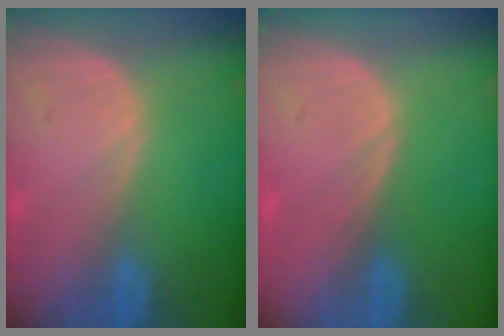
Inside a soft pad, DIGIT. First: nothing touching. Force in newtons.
{"total": 0.0}